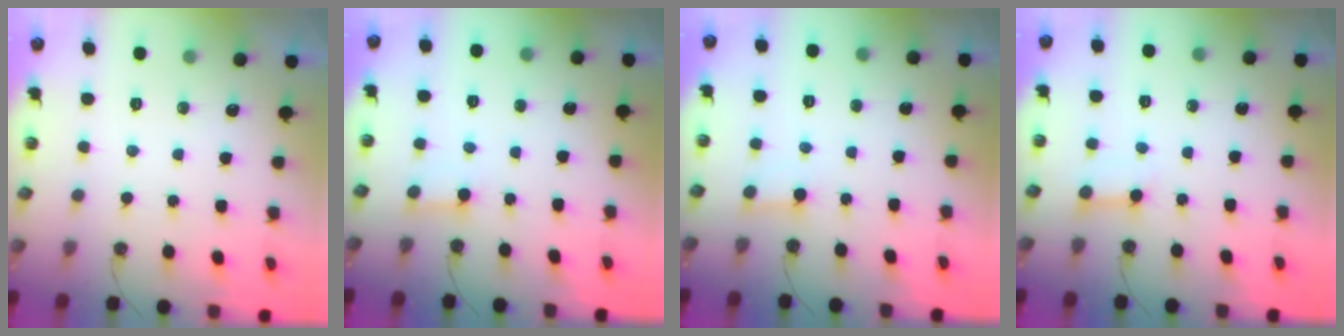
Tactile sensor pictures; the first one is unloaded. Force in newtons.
{"total": 2.8, "press": 2.8, "slide": 0.3}
{"total": 2.1, "press": 2.1, "slide": 0.1}
{"total": 3.2, "press": 3.2, "slide": 0.3}